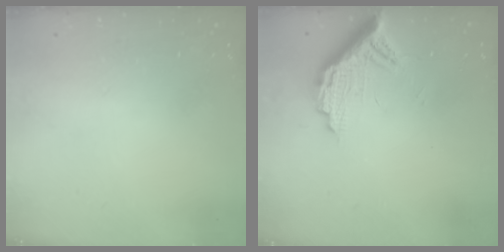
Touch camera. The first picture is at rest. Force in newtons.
{"total": 11.1, "press": 11.1, "slide": 0.8}